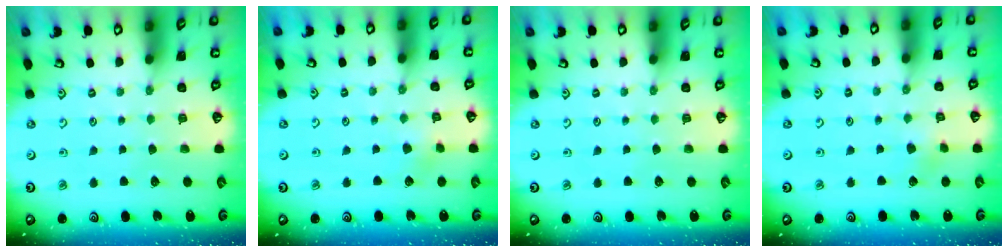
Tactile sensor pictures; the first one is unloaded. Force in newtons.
{"total": 2.9, "press": 2.9, "slide": 0.3}
{"total": 0.0}
{"total": 2.5, "press": 2.5, "slide": 0.4}